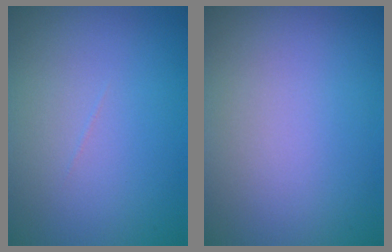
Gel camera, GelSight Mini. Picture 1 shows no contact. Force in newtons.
{"total": 0.0}